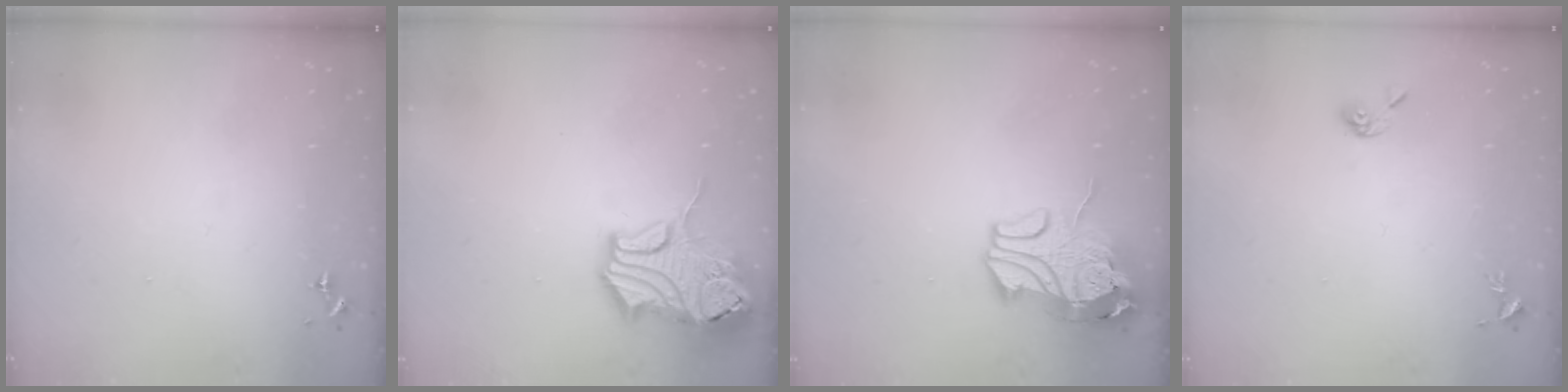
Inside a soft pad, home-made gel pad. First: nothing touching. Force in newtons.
{"total": 15.2, "press": 15.0, "slide": 2.4}
{"total": 13.3, "press": 13.1, "slide": 2.0}
{"total": 5.2, "press": 5.1, "slide": 0.7}